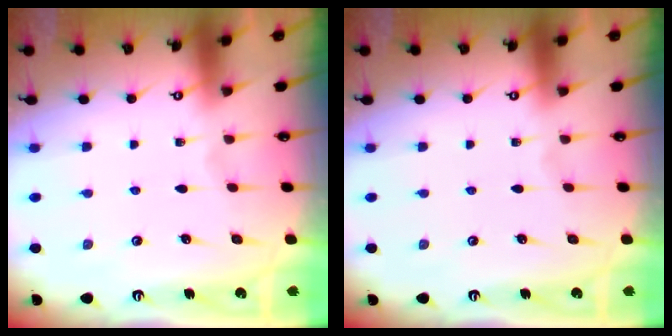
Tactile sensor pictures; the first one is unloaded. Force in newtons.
{"total": 0.0}